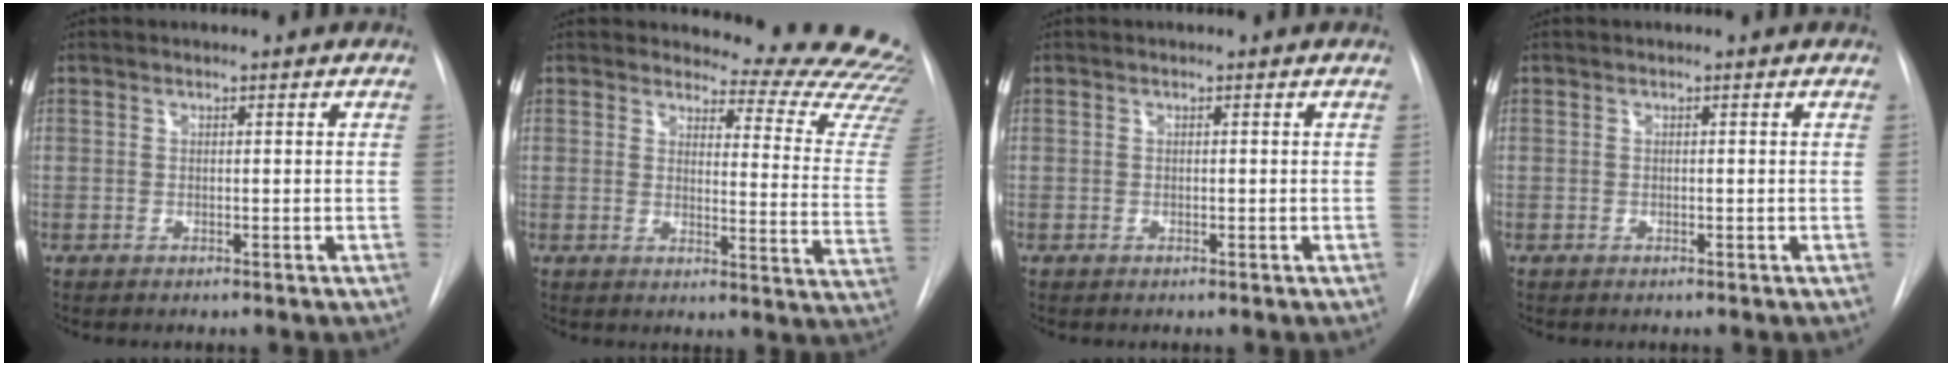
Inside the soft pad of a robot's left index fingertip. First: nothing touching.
{"total": 18.8, "force": [18.2, 2.9, 3.3], "torque": [-0.012, -0.142, 0.175]}
{"total": 0.0}
{"total": 0.0}